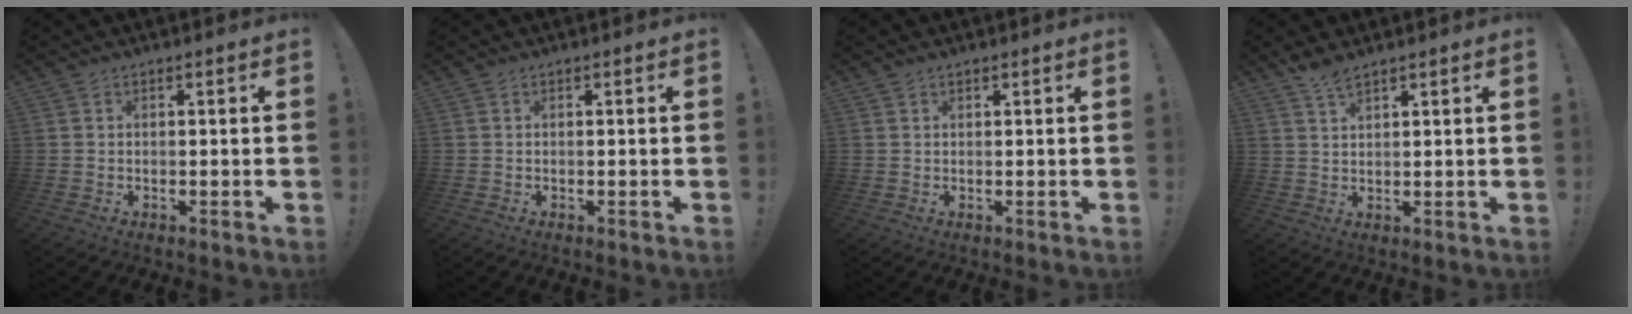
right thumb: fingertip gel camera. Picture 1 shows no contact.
{"total": 0.0}
{"total": 0.9, "force": [0.7, 0.4, 0.2], "torque": [-0.001, -0.002, 0.013]}
{"total": 3.7, "force": [3.0, 1.0, 2.0], "torque": [-0.032, -0.021, 0.053]}